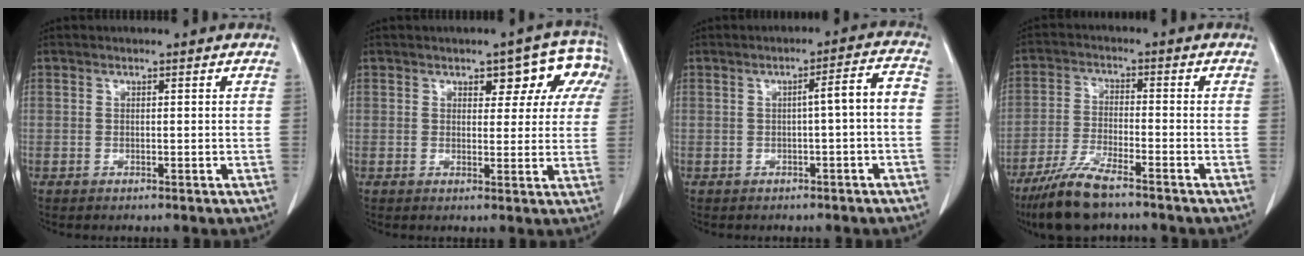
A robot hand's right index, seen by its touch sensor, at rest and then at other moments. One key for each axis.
{"total": 7.1, "fx": 3.4, "fy": 4.0, "fz": 4.7, "tx": -0.042, "ty": 0.018, "tz": 0.032}
{"total": 4.3, "fx": -0.8, "fy": 0.1, "fz": 4.2, "tx": -0.056, "ty": 0.016, "tz": -0.011}
{"total": 9.1, "fx": -6.9, "fy": 1.5, "fz": 5.7, "tx": -0.117, "ty": -0.023, "tz": -0.131}